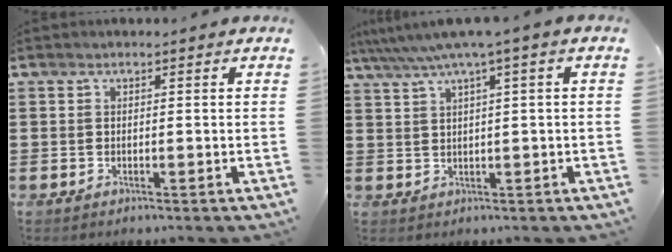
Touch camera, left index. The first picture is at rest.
{"total": 3.9, "force": [1.6, -0.3, 3.5], "torque": [-0.071, -0.011, 0.023]}